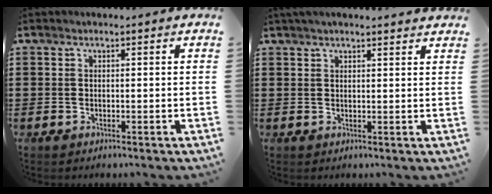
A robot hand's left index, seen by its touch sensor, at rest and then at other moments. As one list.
[{"total": 1.9, "force": [1.7, 0.0, 0.7], "torque": [-0.017, 0.003, 0.033]}]